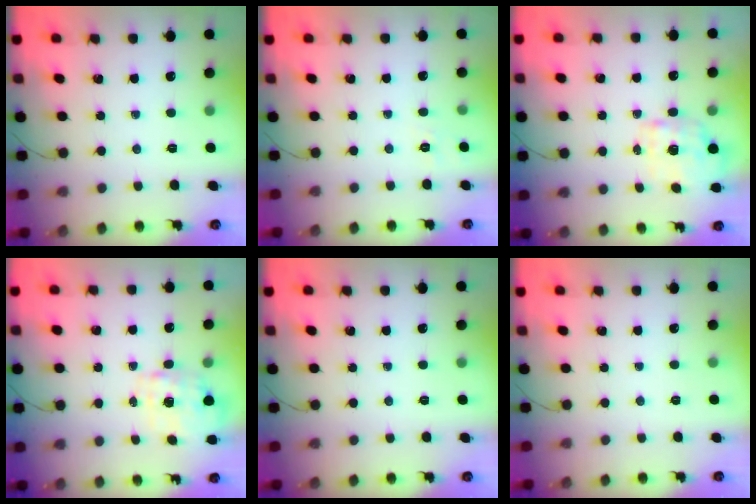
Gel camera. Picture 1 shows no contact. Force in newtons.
{"total": 7.3, "press": 7.0, "slide": 2.0}
{"total": 2.4, "press": 2.1, "slide": 1.2}
{"total": 1.5, "press": 1.5, "slide": 0.5}
{"total": 0.0}
{"total": 2.5, "press": 2.4, "slide": 0.5}